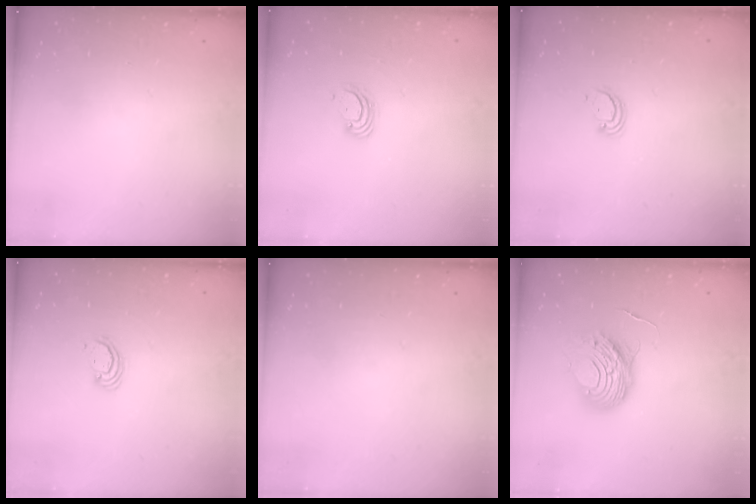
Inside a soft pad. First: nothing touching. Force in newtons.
{"total": 3.4, "press": 3.4, "slide": 0.2}
{"total": 2.8, "press": 2.8, "slide": 0.2}
{"total": 2.3, "press": 2.3, "slide": 0.2}
{"total": 0.0}
{"total": 11.1, "press": 11.1, "slide": 0.9}